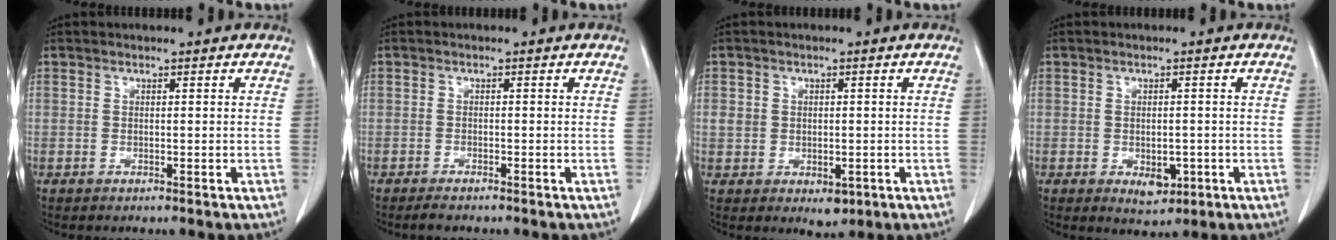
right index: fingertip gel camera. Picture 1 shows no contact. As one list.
[{"total": 1.5, "force": [-1.4, 0.3, 0.7], "torque": [-0.017, -0.004, -0.019]}, {"total": 5.0, "force": [-1.0, 3.8, 3.0], "torque": [-0.040, 0.005, 0.001]}, {"total": 3.6, "force": [-1.2, 2.1, 2.7], "torque": [-0.036, -0.002, -0.005]}]